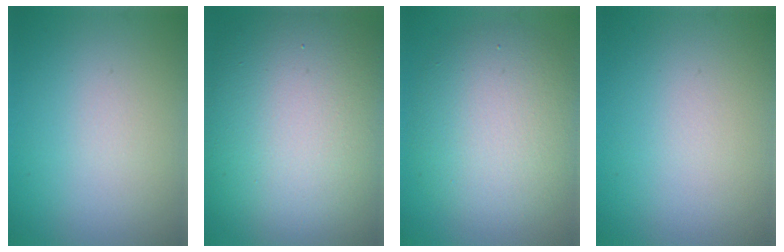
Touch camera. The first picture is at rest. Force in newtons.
{"total": 16.5, "press": 16.5, "slide": 0.9}
{"total": 7.5, "press": 7.5, "slide": 0.8}
{"total": 0.0}